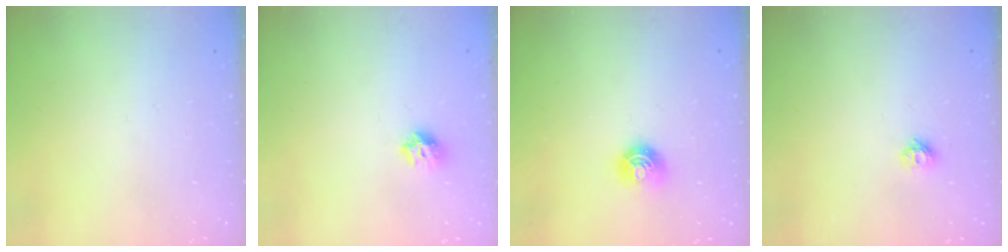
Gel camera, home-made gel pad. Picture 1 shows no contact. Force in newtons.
{"total": 8.2, "press": 8.1, "slide": 1.0}
{"total": 6.6, "press": 6.6, "slide": 0.5}
{"total": 5.8, "press": 5.8, "slide": 0.7}